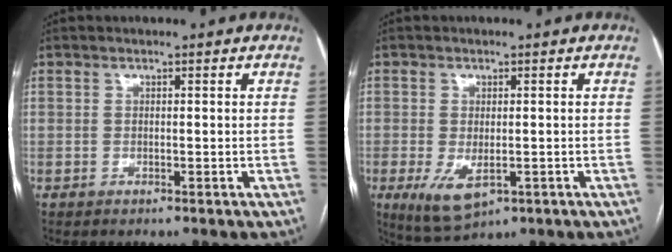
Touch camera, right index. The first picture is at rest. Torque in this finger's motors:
{"motor_torque": [1.08, -0.68, 0.41, 0.10]}